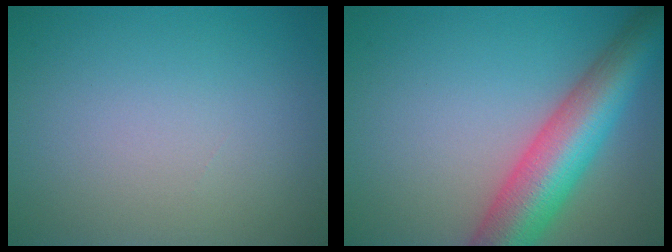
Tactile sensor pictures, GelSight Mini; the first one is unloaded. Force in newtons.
{"total": 9.0, "press": 9.0, "slide": 0.3}